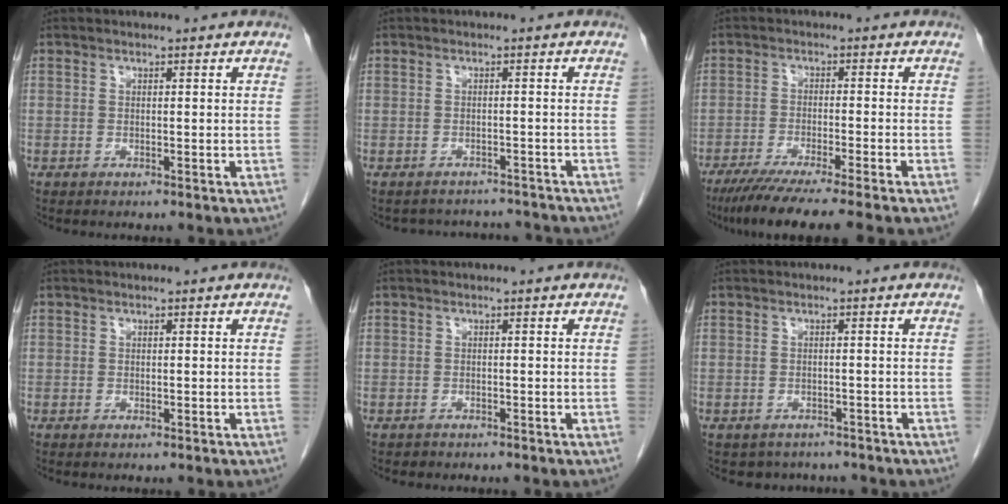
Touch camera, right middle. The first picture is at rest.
{"total": 7.0, "force": [-6.8, 1.8, 0.2], "torque": [-0.001, 0.018, -0.075]}
{"total": 10.9, "force": [-8.8, -1.1, 6.3], "torque": [-0.081, -0.033, -0.136]}
{"total": 0.0}
{"total": 0.5, "force": [-0.4, 0.2, 0.0], "torque": [-0.010, 0.000, -0.009]}
{"total": 4.1, "force": [-3.5, 2.1, 0.3], "torque": [-0.001, 0.008, -0.042]}